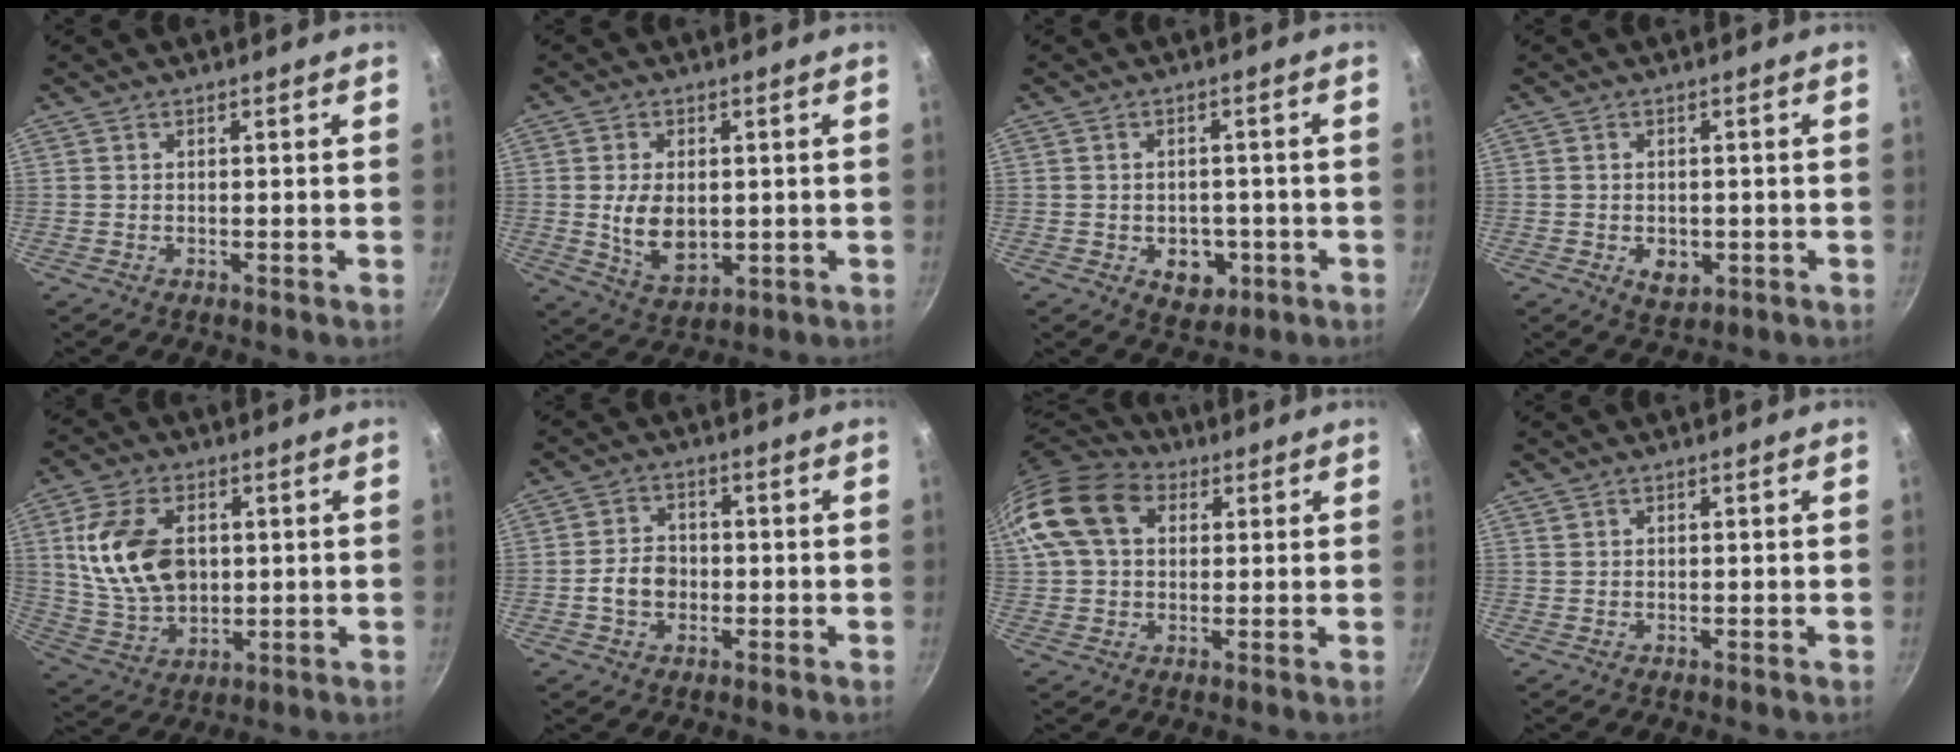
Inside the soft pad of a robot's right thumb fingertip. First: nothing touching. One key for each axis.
{"total": 8.7, "fx": 0.0, "fy": 5.6, "fz": 6.7, "tx": -0.110, "ty": -0.016, "tz": 0.014}
{"total": 5.8, "fx": -1.8, "fy": 4.3, "fz": 3.4, "tx": -0.027, "ty": 0.006, "tz": -0.013}
{"total": 4.3, "fx": -1.2, "fy": 3.0, "fz": 2.9, "tx": -0.032, "ty": -0.003, "tz": -0.008}
{"total": 15.4, "fx": 2.6, "fy": 10.4, "fz": 11.1, "tx": -0.192, "ty": -0.010, "tz": 0.058}
{"total": 5.5, "fx": -1.2, "fy": 4.4, "fz": 3.2, "tx": -0.036, "ty": 0.017, "tz": -0.025}
{"total": 15.8, "fx": 4.4, "fy": 11.5, "fz": 9.9, "tx": -0.188, "ty": 0.025, "tz": 0.066}
{"total": 0.0}